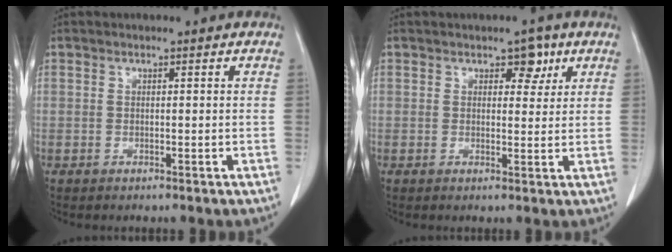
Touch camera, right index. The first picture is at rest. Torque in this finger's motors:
{"motor_torque": [-0.15, 0.13, 0.01, 0.00]}